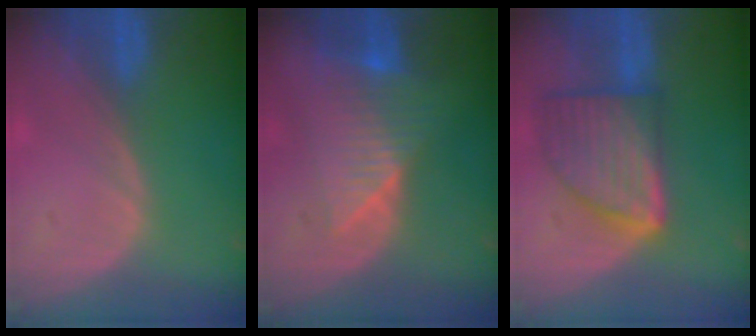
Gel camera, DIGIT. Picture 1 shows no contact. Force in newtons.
{"total": 7.8, "press": 7.1, "slide": 3.0}
{"total": 9.3, "press": 9.3, "slide": 0.4}